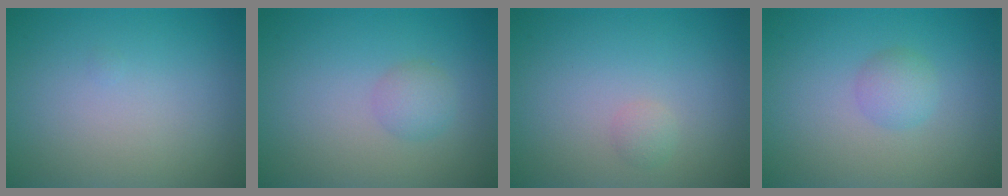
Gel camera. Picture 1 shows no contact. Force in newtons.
{"total": 1.6, "press": 1.6, "slide": 0.0}
{"total": 0.8, "press": 0.8, "slide": 0.0}
{"total": 1.7, "press": 1.7, "slide": 0.1}